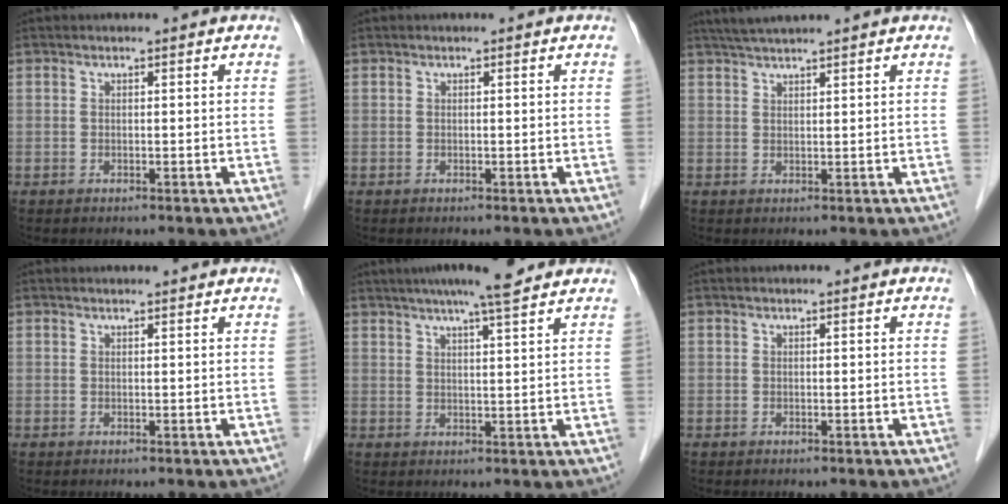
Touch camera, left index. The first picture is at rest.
{"total": 0.0}
{"total": 4.8, "force": [4.2, -0.4, 2.2], "torque": [-0.038, 0.030, 0.077]}
{"total": 1.7, "force": [1.6, 0.1, 0.3], "torque": [-0.010, 0.009, 0.021]}
{"total": 9.1, "force": [7.4, 0.4, 5.2], "torque": [-0.081, 0.024, 0.102]}
{"total": 0.0}